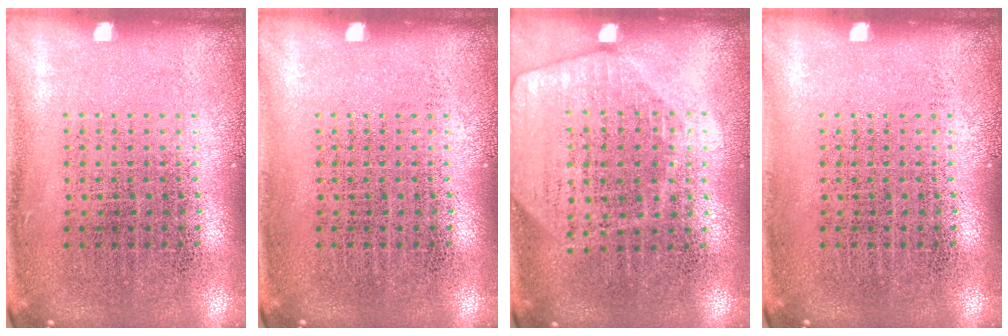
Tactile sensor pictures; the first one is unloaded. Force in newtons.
{"total": 0.0}
{"total": 1.7, "press": 1.6, "slide": 0.7}
{"total": 0.0}